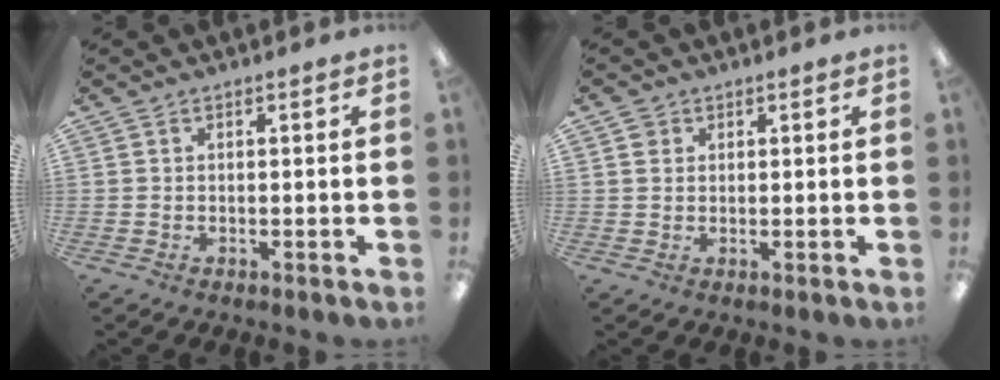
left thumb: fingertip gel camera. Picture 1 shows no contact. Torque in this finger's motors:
{"motor_torque": [-0.05, -0.13, -0.78, 0.32, -0.09]}